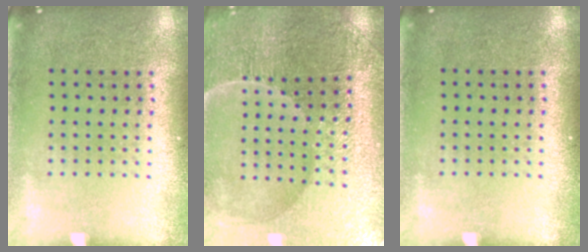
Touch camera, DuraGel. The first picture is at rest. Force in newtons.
{"total": 3.6, "press": 3.6, "slide": 0.4}
{"total": 0.0}